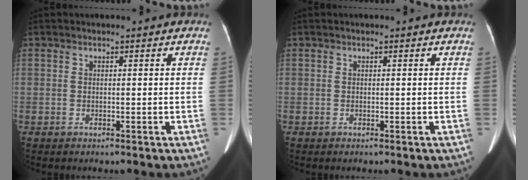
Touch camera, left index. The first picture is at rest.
{"total": 0.0}